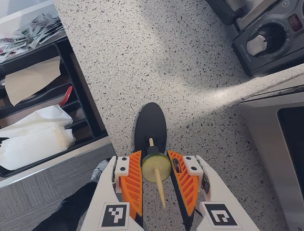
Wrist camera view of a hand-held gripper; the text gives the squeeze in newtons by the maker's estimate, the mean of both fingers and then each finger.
{"total": 10.8, "left": 11.0, "right": 10.7}